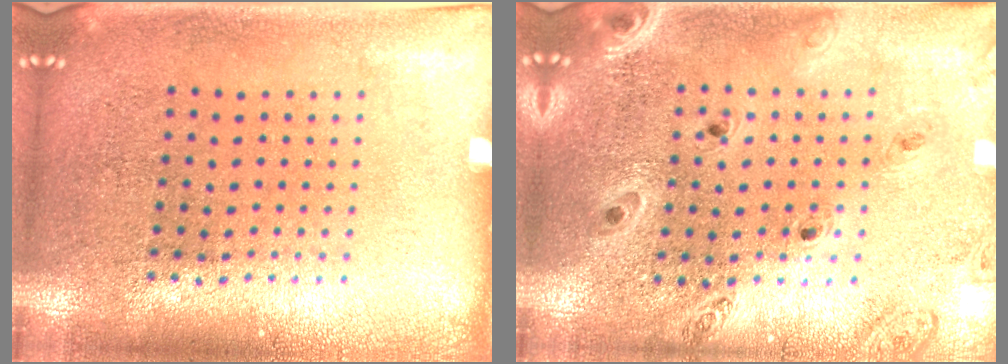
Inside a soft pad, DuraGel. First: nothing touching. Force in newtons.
{"total": 1.3, "press": 1.3, "slide": 0.1}